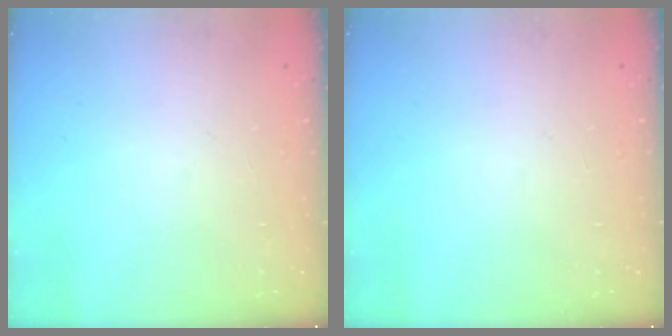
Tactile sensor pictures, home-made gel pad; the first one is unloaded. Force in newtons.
{"total": 0.0}